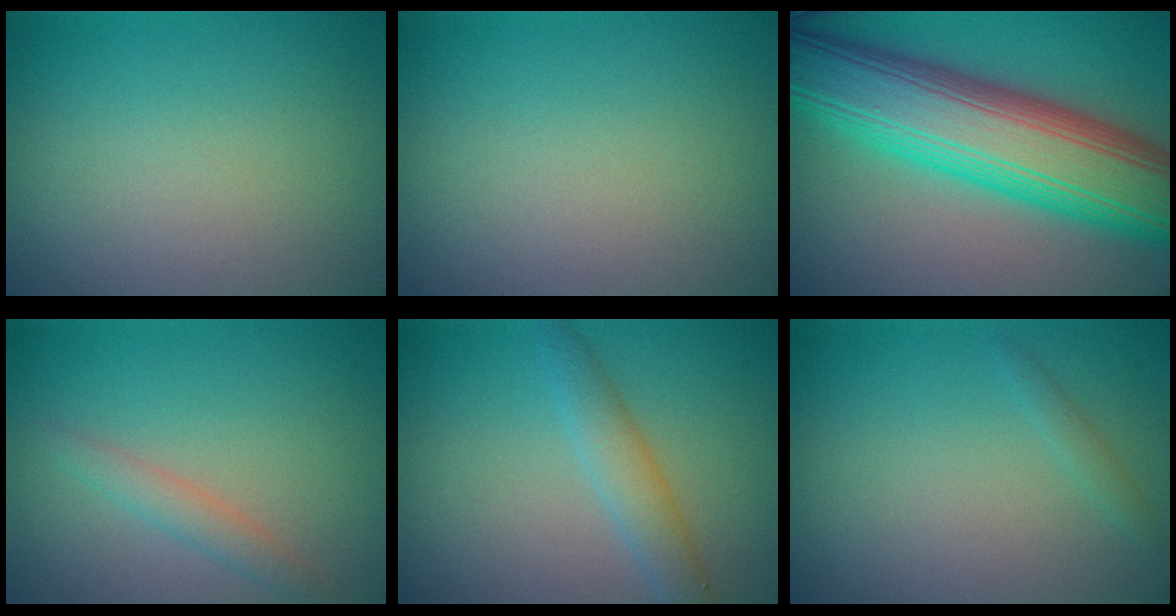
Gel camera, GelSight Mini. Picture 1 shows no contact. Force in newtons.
{"total": 0.0}
{"total": 13.4, "press": 13.4, "slide": 0.2}
{"total": 1.6, "press": 1.6, "slide": 0.1}
{"total": 2.8, "press": 2.8, "slide": 0.2}
{"total": 0.8, "press": 0.8, "slide": 0.1}